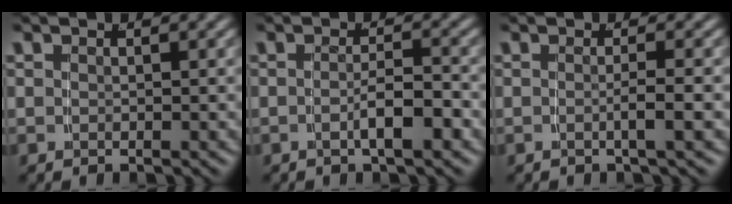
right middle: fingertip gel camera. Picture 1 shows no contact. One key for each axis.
{"total": 2.5, "fx": -1.5, "fy": -0.2, "fz": 2.0, "tx": -0.024, "ty": -0.002, "tz": -0.025}
{"total": 1.4, "fx": -0.5, "fy": -0.8, "fz": 1.0, "tx": -0.014, "ty": -0.001, "tz": -0.009}